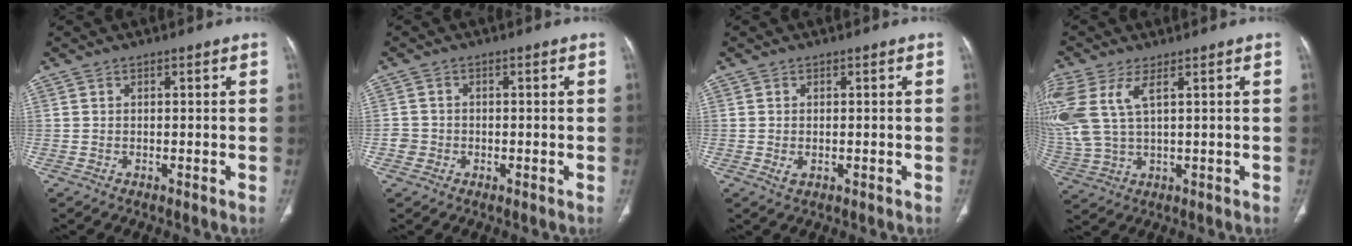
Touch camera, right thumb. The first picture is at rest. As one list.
[{"total": 1.4, "force": [-0.4, 1.3, 0.5], "torque": [-0.010, 0.003, -0.010]}, {"total": 1.6, "force": [-0.3, 1.0, 1.3], "torque": [-0.028, -0.002, -0.001]}, {"total": 12.8, "force": [4.4, 5.9, 10.4], "torque": [-0.278, -0.002, 0.100]}]